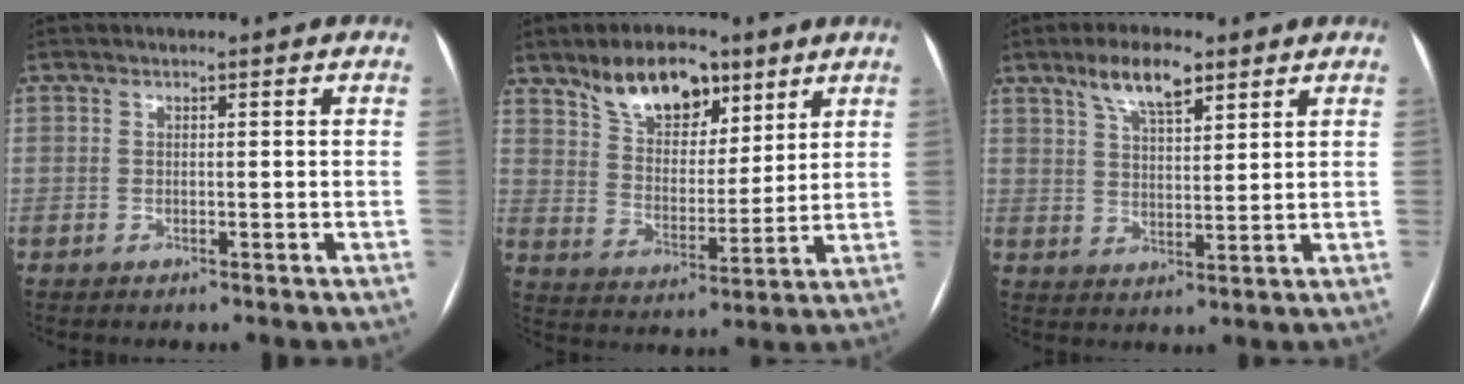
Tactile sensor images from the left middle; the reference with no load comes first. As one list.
[{"total": 11.3, "force": [7.5, 5.6, 6.4], "torque": [-0.112, 0.014, 0.137]}, {"total": 7.5, "force": [4.9, 2.2, 5.2], "torque": [-0.099, 0.010, 0.090]}]